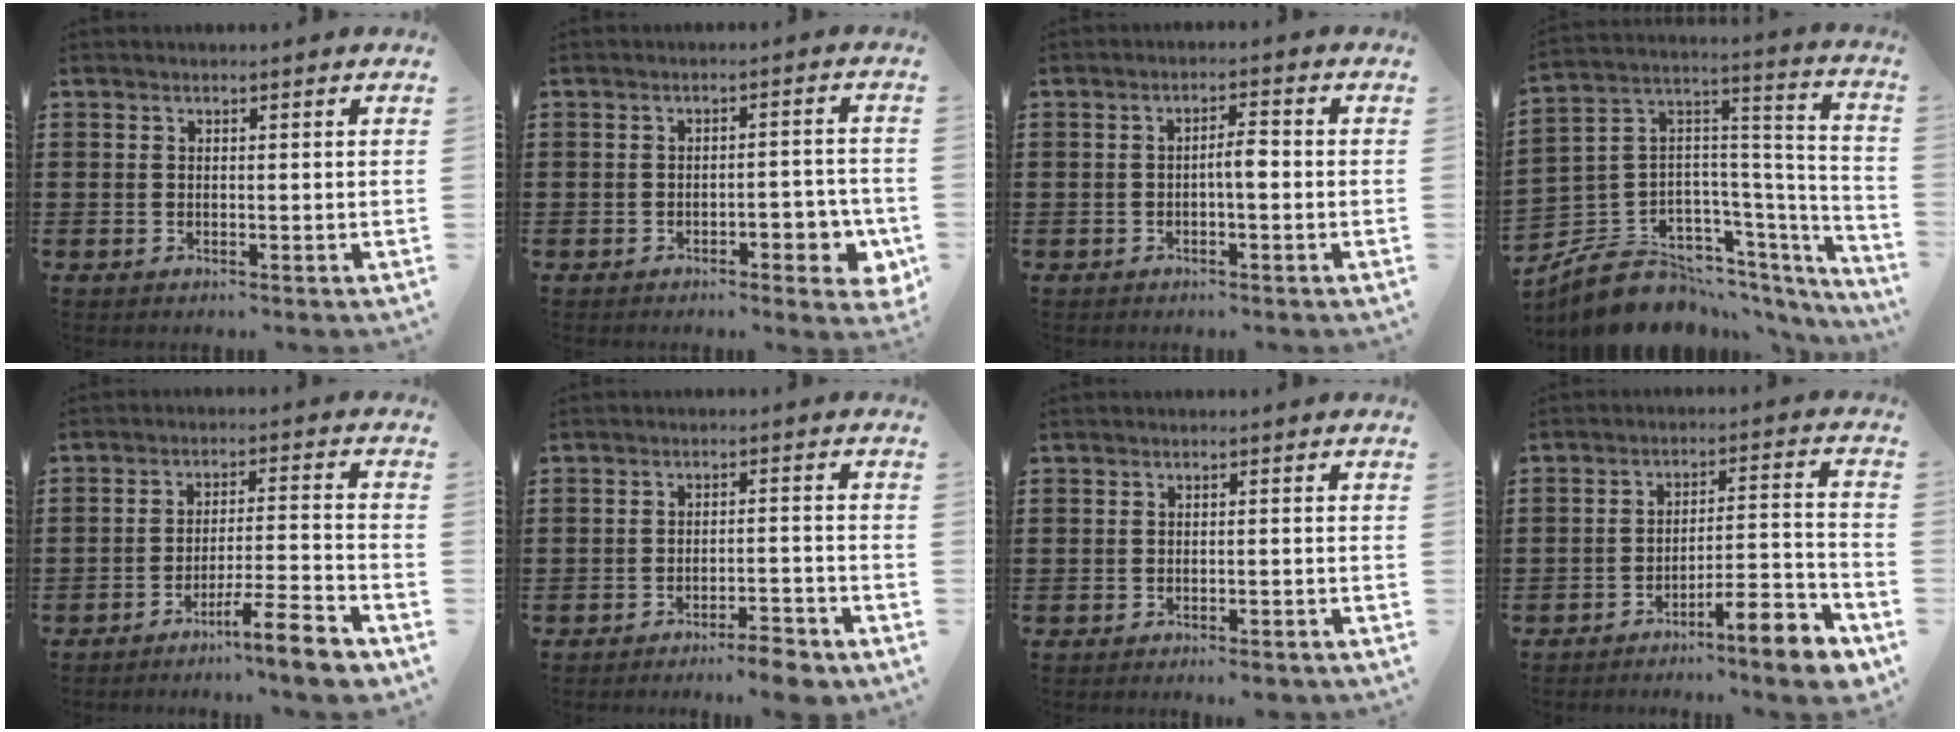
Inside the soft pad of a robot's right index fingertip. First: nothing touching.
{"total": 4.3, "force": [-2.0, 1.6, 3.4], "torque": [-0.047, 0.003, -0.036]}
{"total": 3.0, "force": [-0.6, 0.7, 2.8], "torque": [-0.051, 0.004, -0.013]}
{"total": 9.6, "force": [-7.5, 5.4, 2.7], "torque": [-0.071, 0.006, -0.140]}
{"total": 8.6, "force": [-6.7, 0.4, 5.4], "torque": [-0.077, 0.007, -0.120]}
{"total": 4.6, "force": [-4.3, 0.4, 1.7], "torque": [-0.028, 0.001, -0.083]}
{"total": 1.5, "force": [-1.4, 0.2, 0.3], "torque": [-0.012, -0.001, -0.028]}
{"total": 8.6, "force": [-7.1, 1.1, 4.8], "torque": [-0.066, 0.016, -0.129]}